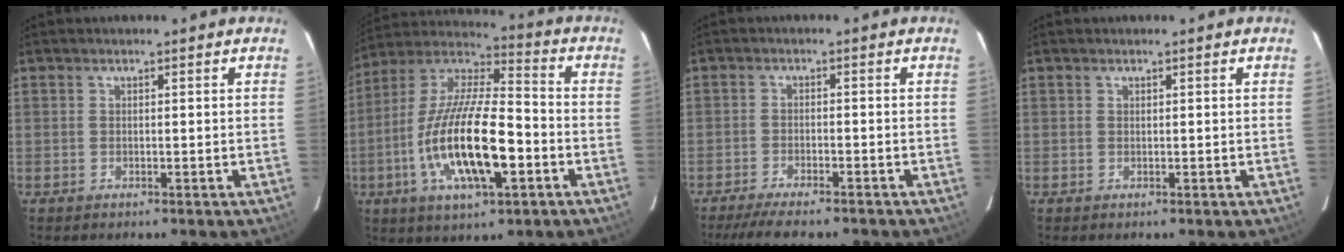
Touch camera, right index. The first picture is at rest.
{"total": 19.8, "force": [-5.8, 6.3, 17.9], "torque": [-0.354, -0.012, -0.108]}
{"total": 9.4, "force": [-8.1, 1.5, 4.4], "torque": [-0.100, -0.022, -0.130]}
{"total": 0.0}